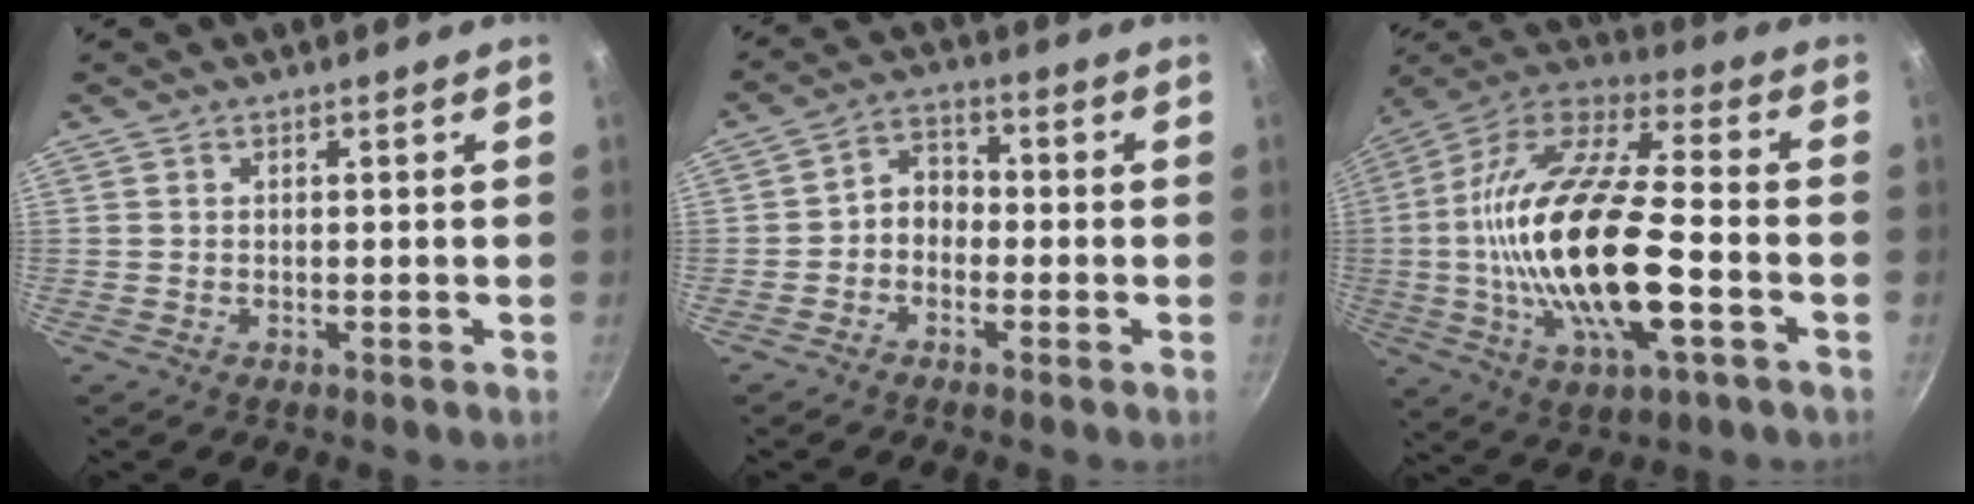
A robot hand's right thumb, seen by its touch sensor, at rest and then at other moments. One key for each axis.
{"total": 4.8, "fx": -1.5, "fy": 3.8, "fz": 2.6, "tx": -0.022, "ty": 0.029, "tz": -0.038}
{"total": 25.9, "fx": -3.9, "fy": 9.7, "fz": 23.7, "tx": -0.455, "ty": 0.021, "tz": -0.083}